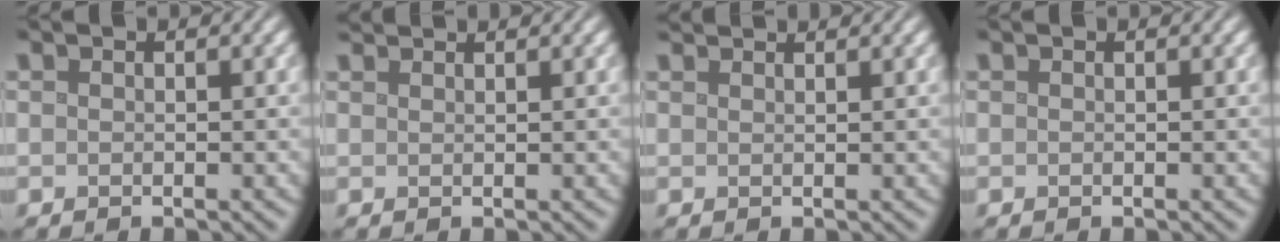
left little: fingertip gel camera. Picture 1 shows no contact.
{"total": 1.8, "force": [1.7, 0.1, 0.5], "torque": [-0.009, 0.002, 0.018]}
{"total": 2.2, "force": [2.0, 0.3, 0.8], "torque": [-0.008, 0.001, 0.019]}
{"total": 0.0}